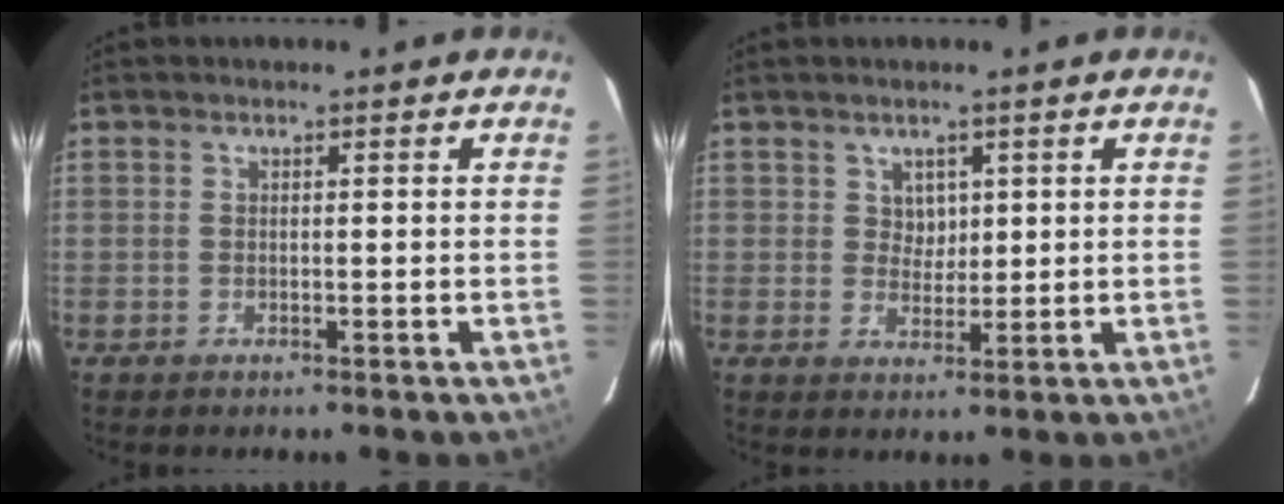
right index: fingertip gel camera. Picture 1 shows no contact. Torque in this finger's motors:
{"motor_torque": [0.01, 0.22, -0.02, 0.00]}